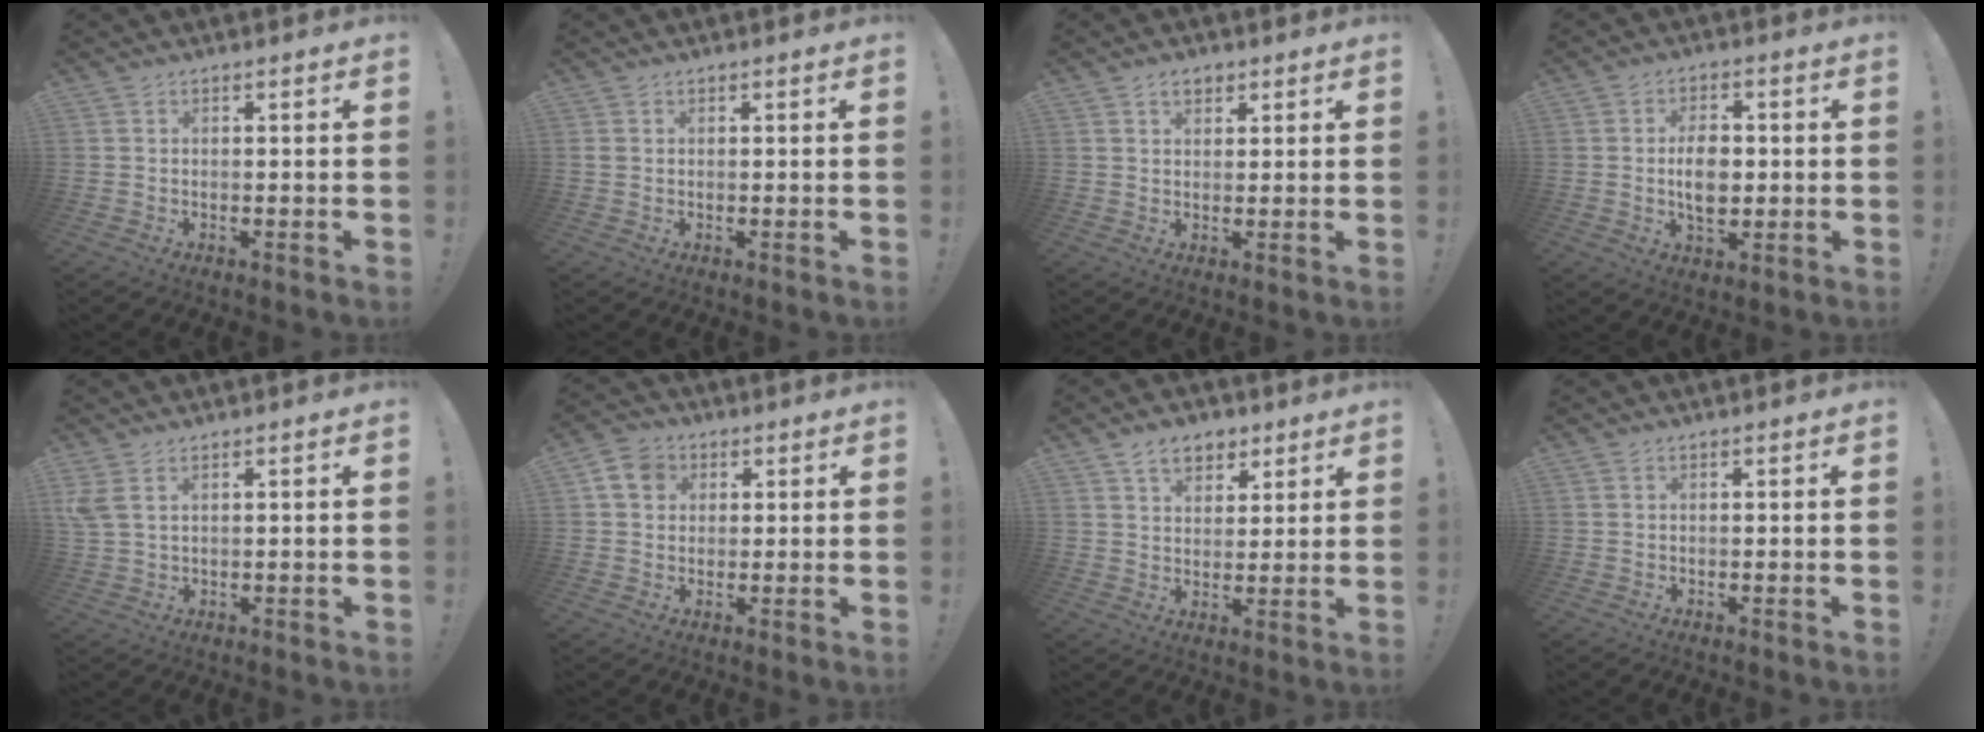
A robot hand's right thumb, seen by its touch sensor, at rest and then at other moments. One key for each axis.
{"total": 1.1, "fx": 0.2, "fy": 0.8, "fz": 0.7, "tx": -0.018, "ty": 0.006, "tz": 0.006}
{"total": 3.5, "fx": 1.9, "fy": 2.4, "fz": 1.7, "tx": -0.019, "ty": -0.003, "tz": 0.033}
{"total": 8.3, "fx": -0.3, "fy": 5.5, "fz": 6.2, "tx": -0.102, "ty": -0.001, "tz": -0.011}
{"total": 4.5, "fx": 2.1, "fy": 2.2, "fz": 3.4, "tx": -0.077, "ty": -0.004, "tz": 0.043}
{"total": 7.5, "fx": 2.5, "fy": 6.2, "fz": 3.4, "tx": -0.055, "ty": 0.003, "tz": 0.052}
{"total": 8.0, "fx": 4.9, "fy": 5.2, "fz": 3.5, "tx": -0.051, "ty": -0.017, "tz": 0.091}
{"total": 0.0}